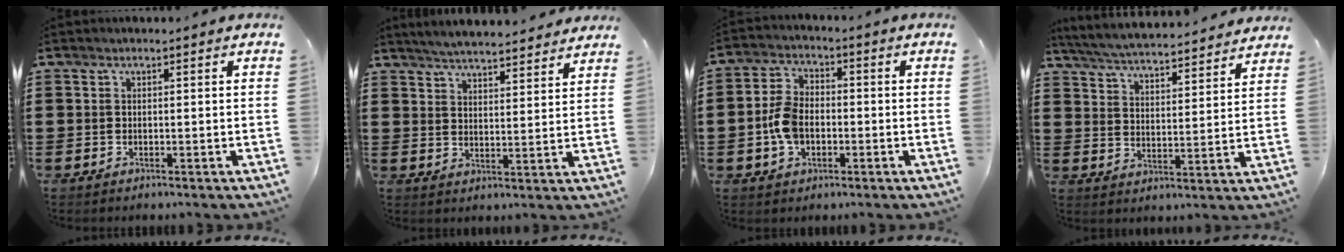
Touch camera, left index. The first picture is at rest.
{"total": 4.6, "force": [4.6, -0.4, 0.6], "torque": [-0.029, -0.023, 0.080]}
{"total": 6.7, "force": [-1.3, 4.3, 4.9], "torque": [-0.123, 0.002, -0.031]}
{"total": 5.0, "force": [4.9, -0.4, 0.9], "torque": [-0.042, -0.038, 0.081]}